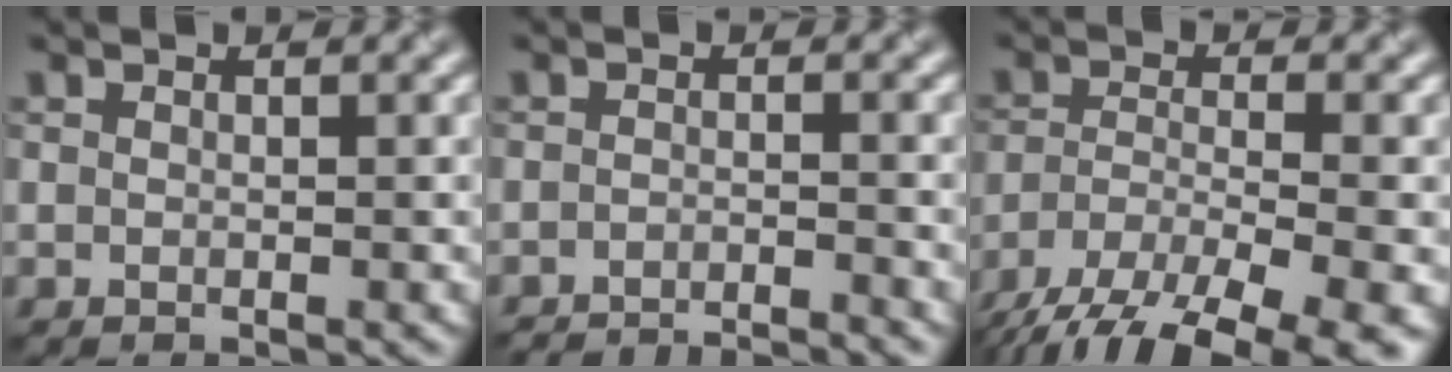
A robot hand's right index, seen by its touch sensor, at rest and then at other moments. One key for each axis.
{"total": 5.5, "fx": -5.3, "fy": 0.5, "fz": 1.2, "tx": -0.016, "ty": -0.008, "tz": -0.077}
{"total": 11.0, "fx": -8.1, "fy": 3.6, "fz": 6.4, "tx": -0.118, "ty": -0.032, "tz": -0.127}